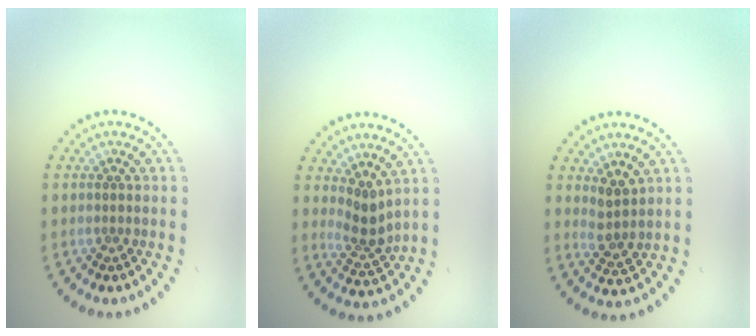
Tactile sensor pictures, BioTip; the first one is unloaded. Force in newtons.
{"total": 2.3, "press": 1.8, "slide": 1.5}
{"total": 2.0, "press": 1.7, "slide": 1.2}